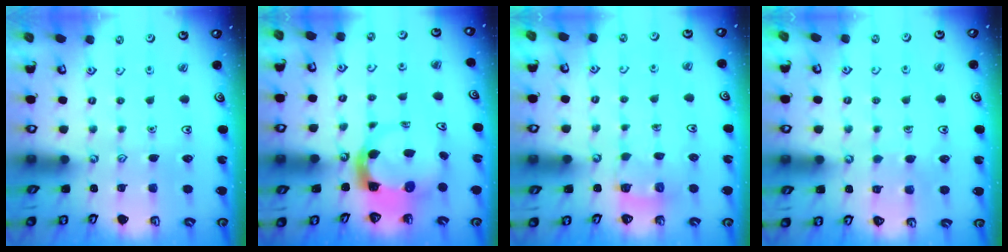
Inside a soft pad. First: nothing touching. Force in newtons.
{"total": 5.1, "press": 5.0, "slide": 0.7}
{"total": 5.8, "press": 5.8, "slide": 0.3}
{"total": 6.0, "press": 6.0, "slide": 0.5}